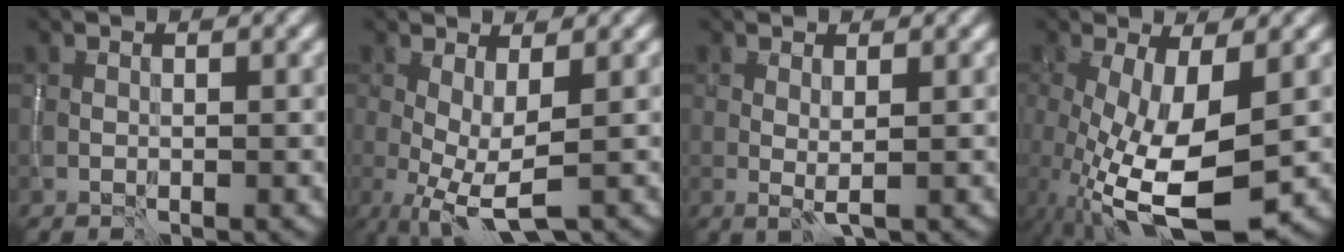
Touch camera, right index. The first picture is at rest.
{"total": 4.6, "force": [-1.1, 1.5, 4.2], "torque": [-0.090, -0.008, -0.019]}
{"total": 1.1, "force": [0.2, 0.0, 1.1], "torque": [-0.019, -0.004, 0.005]}
{"total": 10.6, "force": [-2.5, 3.9, 9.5], "torque": [-0.187, -0.022, -0.042]}